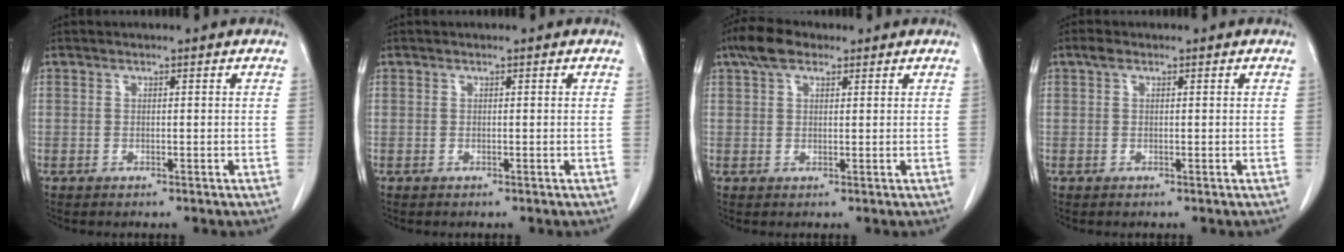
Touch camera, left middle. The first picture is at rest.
{"total": 0.0}
{"total": 4.7, "force": [3.0, 2.3, 2.8], "torque": [-0.060, 0.021, 0.054]}
{"total": 1.0, "force": [0.6, 0.6, 0.7], "torque": [-0.017, 0.014, 0.009]}